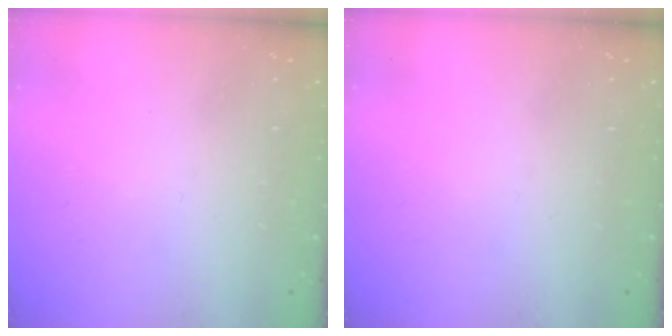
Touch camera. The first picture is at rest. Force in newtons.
{"total": 0.0}